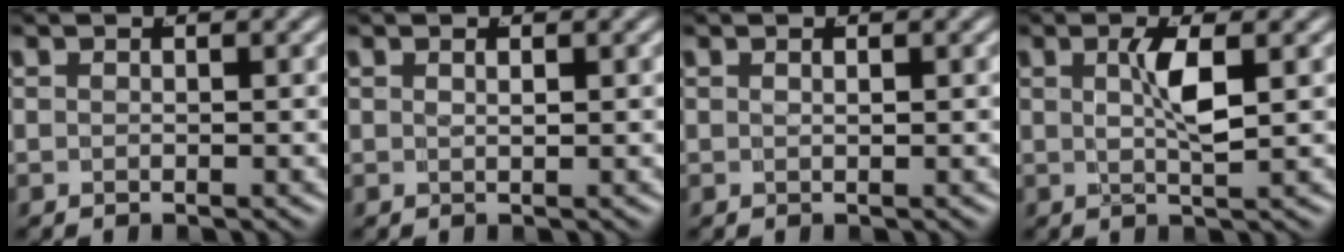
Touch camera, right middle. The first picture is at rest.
{"total": 0.7, "force": [0.2, -0.5, 0.5], "torque": [-0.008, -0.006, 0.012]}
{"total": 0.5, "force": [0.1, -0.5, 0.2], "torque": [-0.007, -0.007, 0.010]}
{"total": 2.6, "force": [0.6, -0.2, 2.5], "torque": [-0.048, -0.007, 0.017]}